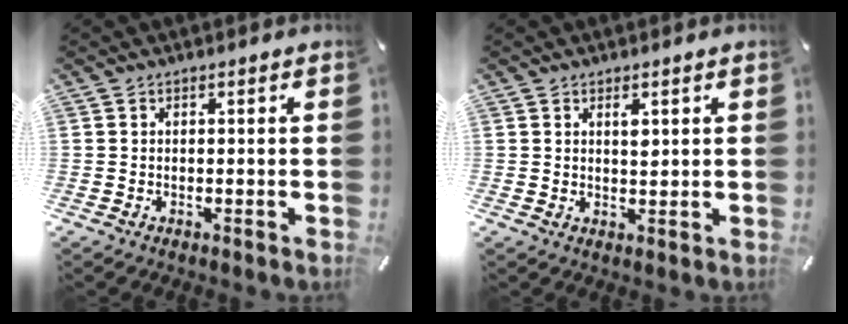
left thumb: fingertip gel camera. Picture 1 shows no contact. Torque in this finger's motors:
{"motor_torque": [0.58, 0.72, 0.43, -0.18, 0.00]}